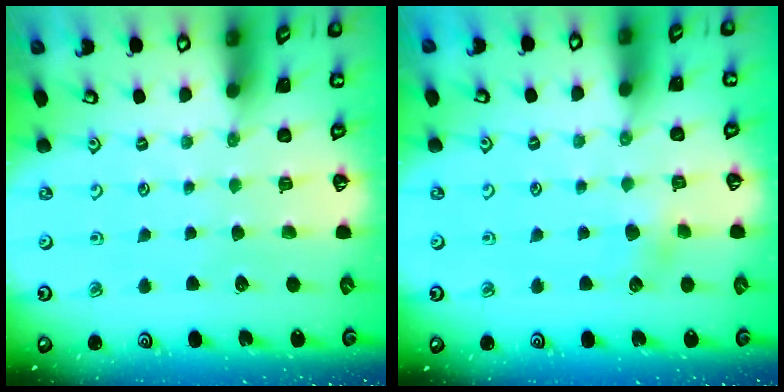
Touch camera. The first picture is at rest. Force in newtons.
{"total": 3.1, "press": 3.1, "slide": 0.6}